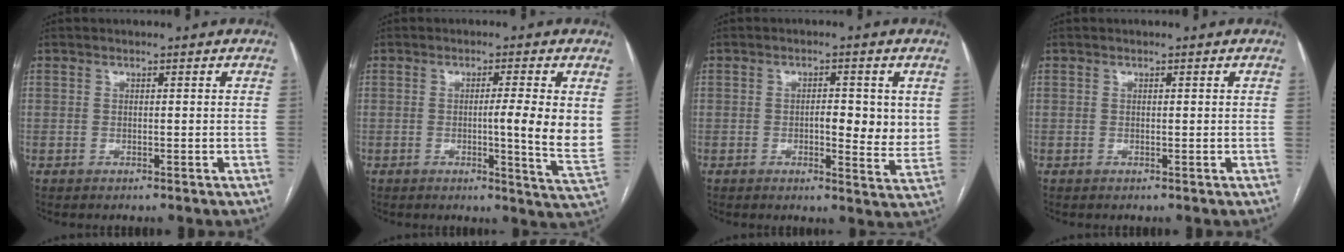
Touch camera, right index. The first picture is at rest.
{"total": 7.8, "force": [0.7, -0.7, 7.7], "torque": [-0.099, -0.013, 0.005]}
{"total": 6.2, "force": [0.7, 2.2, 5.7], "torque": [-0.070, -0.008, 0.006]}
{"total": 0.0}